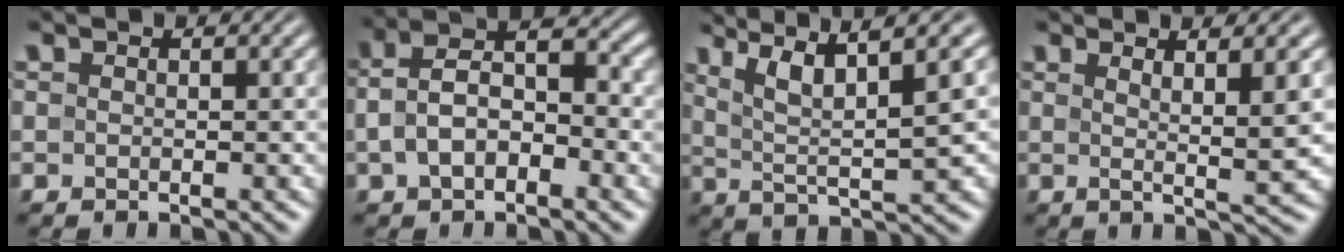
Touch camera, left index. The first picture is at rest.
{"total": 5.9, "force": [-1.0, 3.5, 4.7], "torque": [-0.087, 0.016, -0.025]}
{"total": 7.3, "force": [4.1, 1.4, 5.9], "torque": [-0.098, 0.016, 0.077]}
{"total": 4.6, "force": [1.5, 0.6, 4.3], "torque": [-0.061, -0.004, 0.025]}